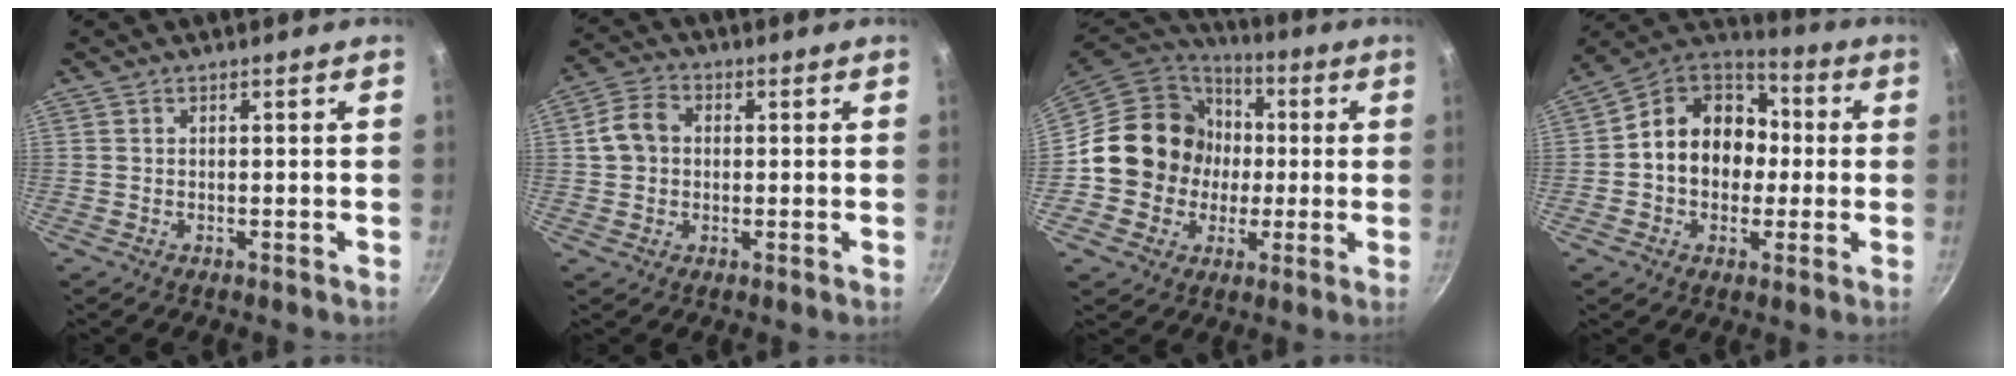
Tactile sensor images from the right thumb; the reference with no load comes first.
{"total": 6.4, "force": [0.5, 5.2, 3.7], "torque": [-0.052, 0.016, -0.002]}
{"total": 17.2, "force": [-0.1, 16.0, 6.3], "torque": [-0.077, 0.029, -0.004]}
{"total": 16.3, "force": [0.1, 13.1, 9.6], "torque": [-0.117, 0.039, -0.016]}